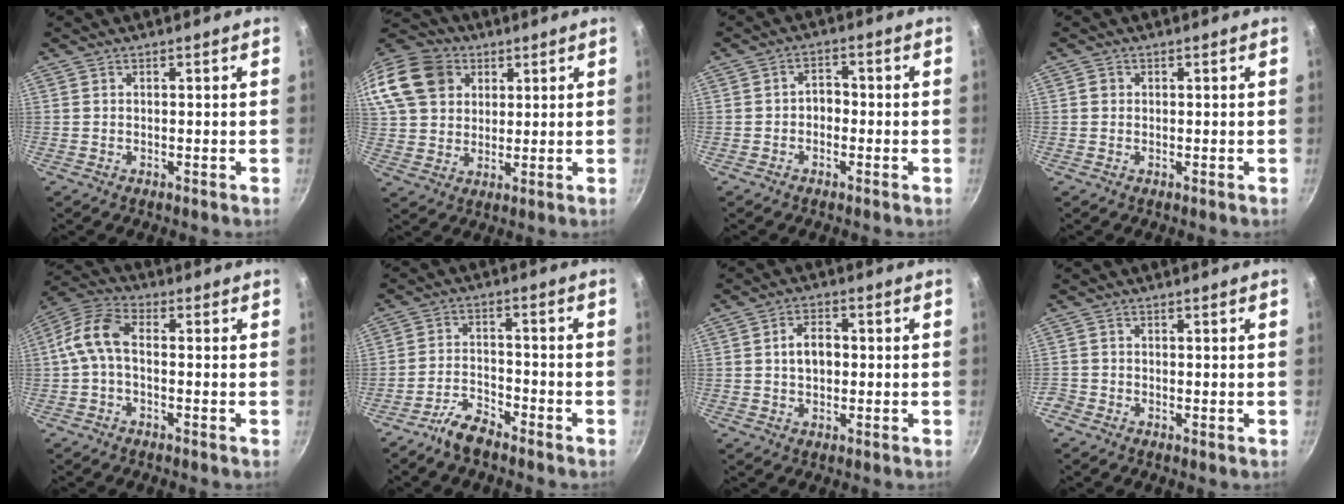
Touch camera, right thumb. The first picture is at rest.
{"total": 20.5, "force": [8.0, 16.0, 10.1], "torque": [-0.226, 0.027, 0.148]}
{"total": 2.9, "force": [-0.8, 2.1, 1.7], "torque": [-0.009, 0.014, -0.017]}
{"total": 1.0, "force": [0.1, 0.9, 0.3], "torque": [-0.003, 0.003, -0.001]}
{"total": 7.9, "force": [-0.7, 4.3, 6.6], "torque": [-0.145, 0.033, -0.030]}
{"total": 5.9, "force": [-4.8, 1.9, 2.7], "torque": [-0.051, 0.038, -0.097]}
{"total": 5.2, "force": [0.2, 3.5, 3.8], "torque": [-0.046, 0.012, 0.000]}
{"total": 1.4, "force": [-0.8, 1.1, 0.5], "torque": [-0.015, 0.002, -0.020]}